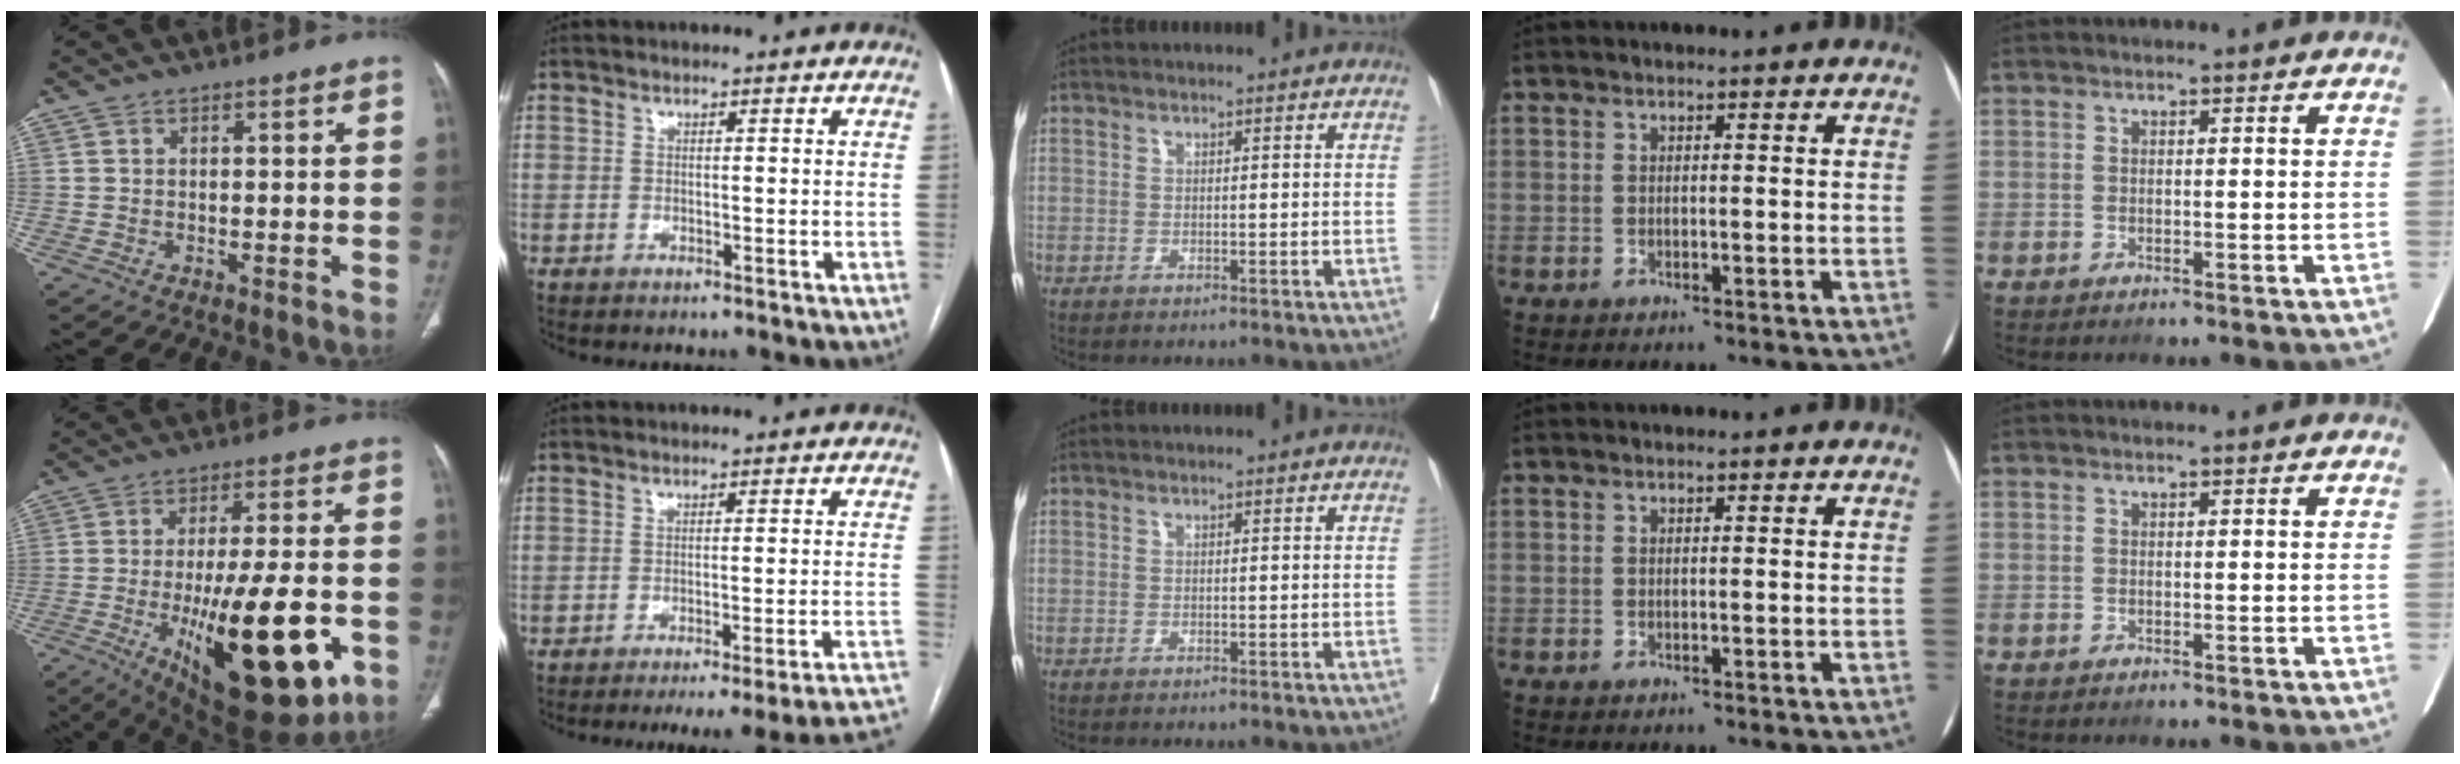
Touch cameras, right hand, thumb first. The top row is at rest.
{"thumb": {"total": 24.3, "force": [-7.5, 8.4, 21.6], "torque": [-0.305, 0.000, -0.092]}, "index": {"total": 19.4, "force": [-17.5, -1.1, 8.4], "torque": [-0.036, -0.013, -0.210]}}